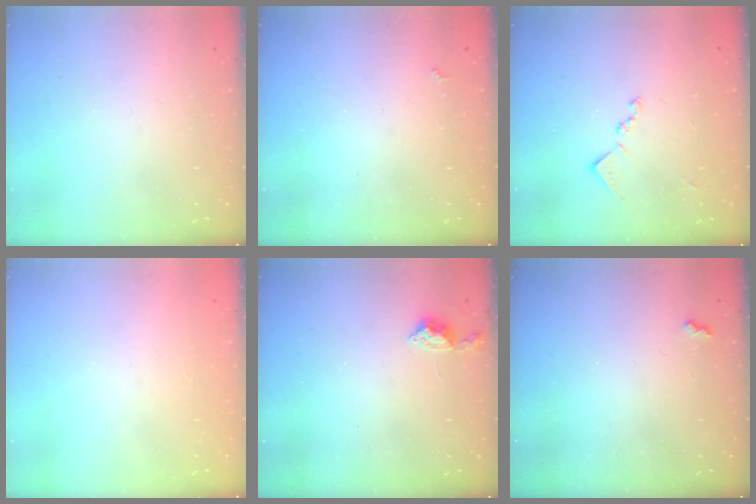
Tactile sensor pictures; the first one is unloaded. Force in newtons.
{"total": 2.3, "press": 2.3, "slide": 0.4}
{"total": 8.9, "press": 8.9, "slide": 0.6}
{"total": 1.1, "press": 1.1, "slide": 0.1}
{"total": 6.1, "press": 6.0, "slide": 0.8}
{"total": 2.6, "press": 2.5, "slide": 0.5}